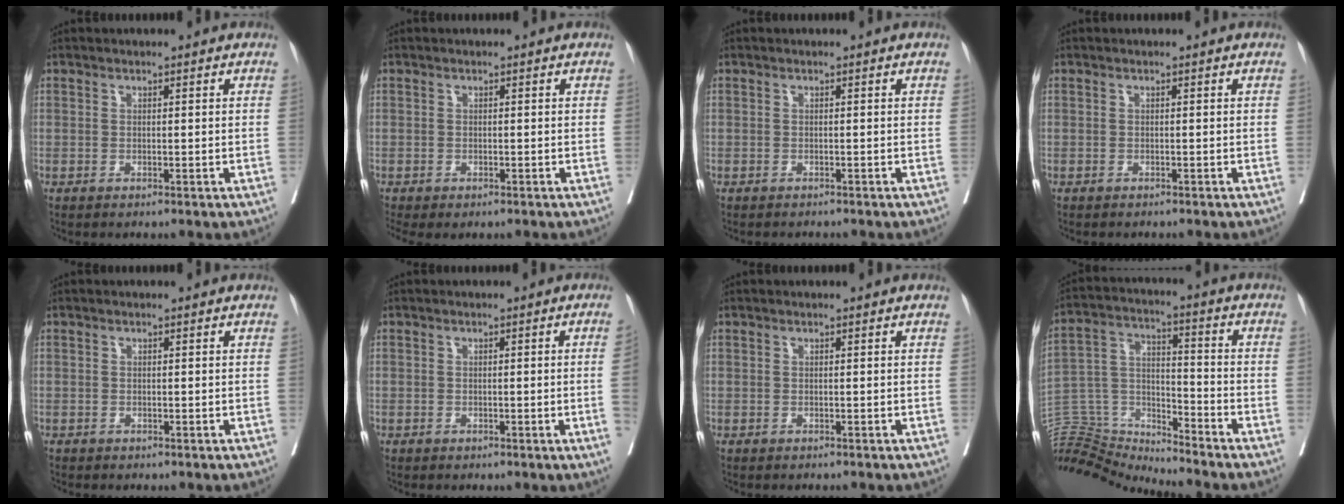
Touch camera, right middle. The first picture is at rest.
{"total": 2.6, "force": [-1.9, 1.4, 1.1], "torque": [-0.015, -0.005, -0.030]}
{"total": 1.9, "force": [-1.8, 0.5, 0.4], "torque": [-0.009, -0.003, -0.024]}
{"total": 1.5, "force": [-1.4, 0.5, 0.5], "torque": [-0.013, -0.003, -0.019]}
{"total": 0.6, "force": [-0.4, 0.5, -0.1], "torque": [-0.005, 0.004, -0.010]}
{"total": 1.7, "force": [-0.4, -0.1, 1.6], "torque": [-0.027, 0.003, -0.008]}
{"total": 0.0}
{"total": 13.4, "force": [-13.4, 0.2, 0.8], "torque": [-0.026, 0.056, -0.250]}